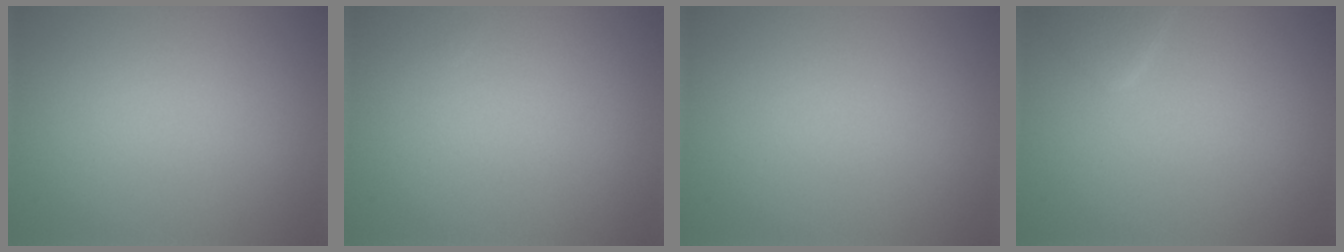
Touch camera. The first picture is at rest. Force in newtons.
{"total": 0.0}
{"total": 0.0}
{"total": 1.2, "press": 1.2, "slide": 0.1}